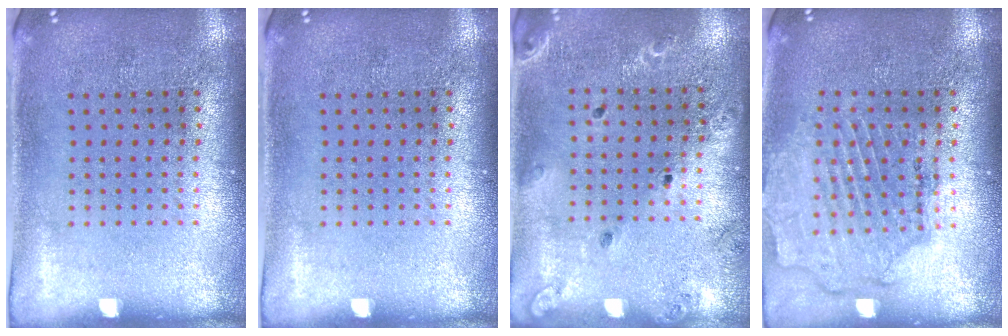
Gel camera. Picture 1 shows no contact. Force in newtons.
{"total": 0.0}
{"total": 1.4, "press": 1.4, "slide": 0.1}
{"total": 1.6, "press": 1.6, "slide": 0.4}